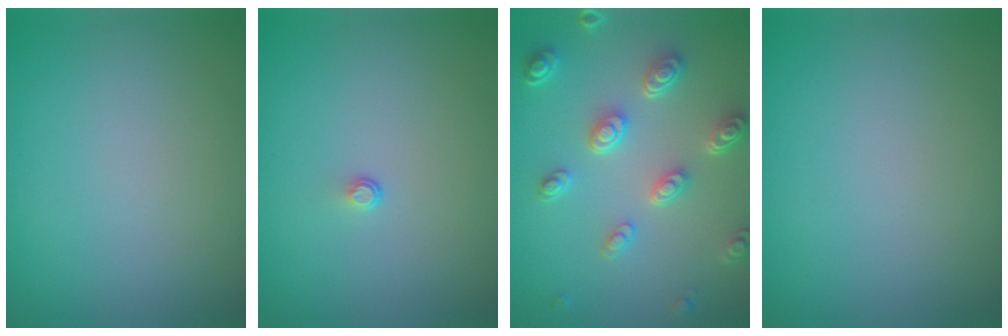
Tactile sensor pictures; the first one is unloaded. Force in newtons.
{"total": 0.5, "press": 0.3, "slide": 0.5}
{"total": 4.7, "press": 3.7, "slide": 2.9}
{"total": 0.0}